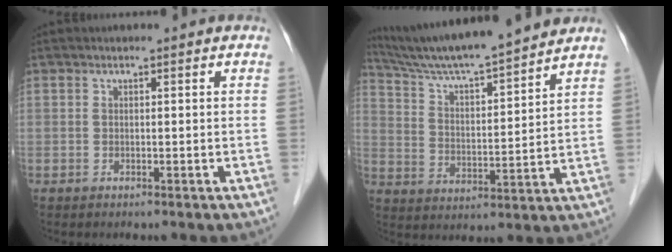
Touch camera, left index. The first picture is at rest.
{"total": 16.5, "force": [14.9, -0.3, 7.0], "torque": [-0.128, 0.011, 0.243]}